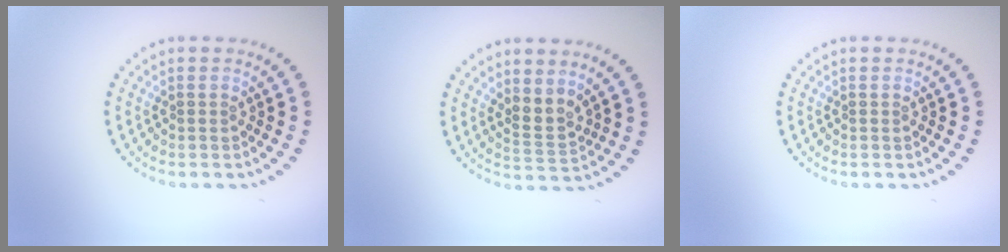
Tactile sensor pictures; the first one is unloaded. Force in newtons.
{"total": 2.1, "press": 1.6, "slide": 1.4}
{"total": 0.0}